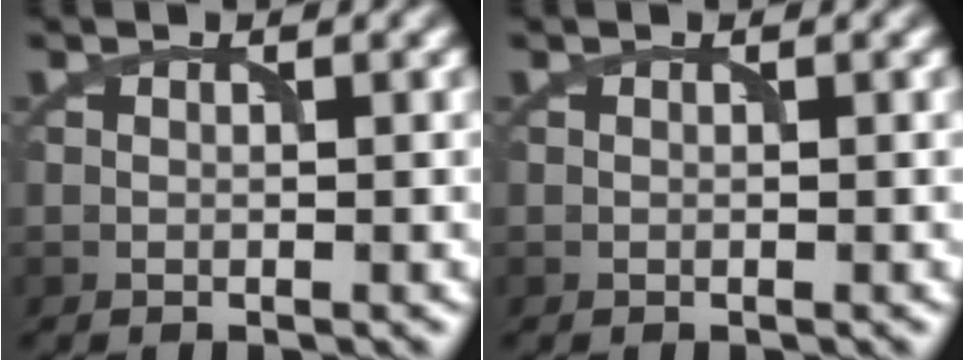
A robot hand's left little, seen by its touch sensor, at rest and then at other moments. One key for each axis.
{"total": 0.0}